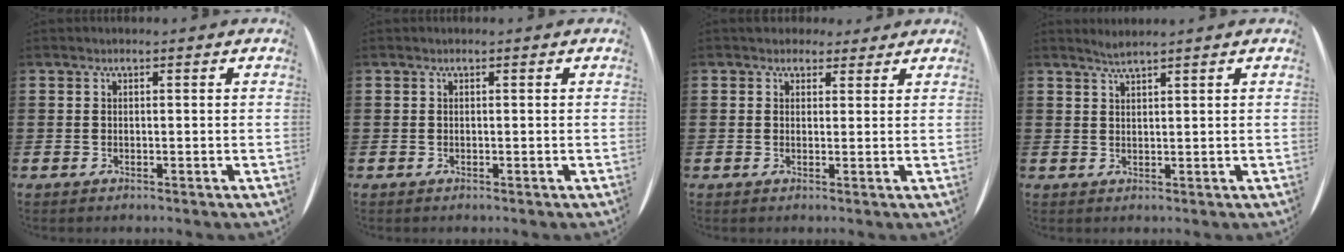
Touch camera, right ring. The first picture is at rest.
{"total": 0.0}
{"total": 2.1, "force": [1.7, 1.2, -0.2], "torque": [0.003, 0.003, 0.031]}
{"total": 1.3, "force": [1.2, -0.4, 0.0], "torque": [0.000, -0.003, 0.025]}